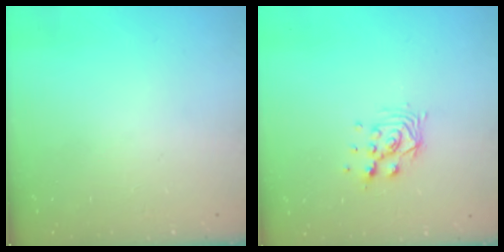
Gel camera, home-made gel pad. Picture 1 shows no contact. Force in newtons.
{"total": 8.2, "press": 8.1, "slide": 0.5}